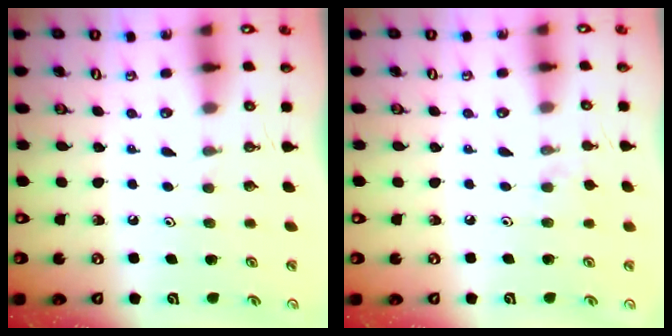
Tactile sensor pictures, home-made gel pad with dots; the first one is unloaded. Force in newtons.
{"total": 3.5, "press": 3.5, "slide": 0.5}